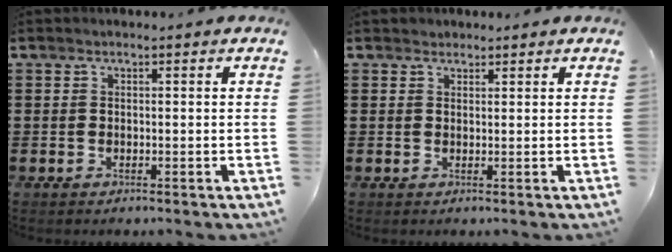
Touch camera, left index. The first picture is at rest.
{"total": 1.2, "force": [1.0, 0.6, -0.1], "torque": [-0.001, 0.003, 0.020]}